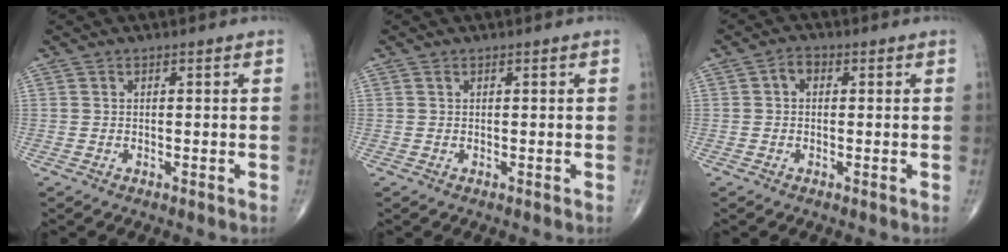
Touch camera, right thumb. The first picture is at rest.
{"total": 0.0}
{"total": 2.1, "force": [0.3, 1.5, 1.4], "torque": [-0.014, 0.011, -0.002]}